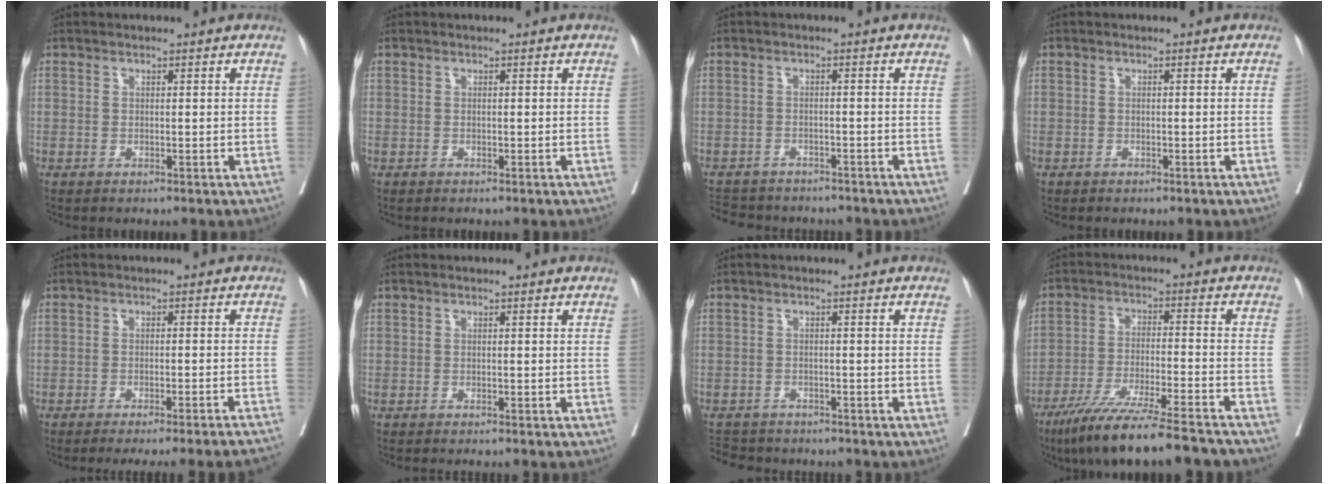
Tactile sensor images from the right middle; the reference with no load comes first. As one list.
[{"total": 0.0}, {"total": 10.0, "force": [-8.9, 3.5, 2.8], "torque": [-0.061, 0.000, -0.119]}, {"total": 0.5, "force": [-0.3, 0.4, 0.0], "torque": [-0.001, 0.003, -0.009]}, {"total": 17.1, "force": [-15.9, -1.2, 6.0], "torque": [-0.052, -0.028, -0.195]}, {"total": 5.2, "force": [-4.8, 0.4, 2.0], "torque": [-0.019, -0.010, -0.061]}, {"total": 8.8, "force": [-7.9, 3.1, 2.3], "torque": [-0.050, -0.002, -0.110]}, {"total": 17.2, "force": [-14.6, 0.5, 9.2], "torque": [-0.147, -0.031, -0.235]}]